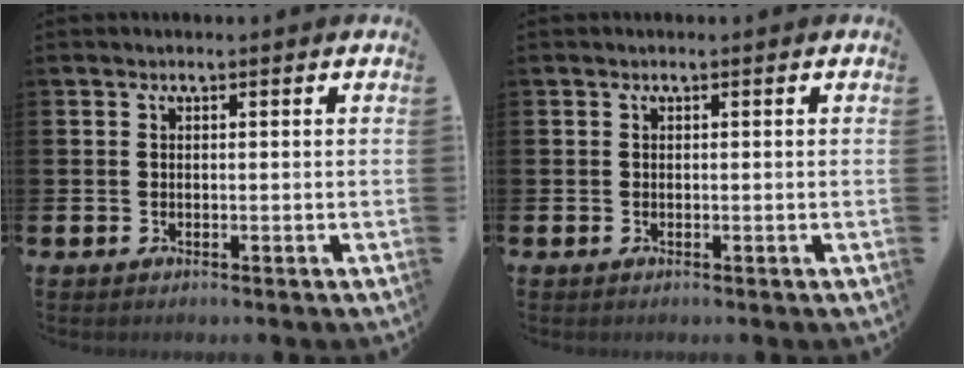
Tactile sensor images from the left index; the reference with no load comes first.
{"total": 0.0}